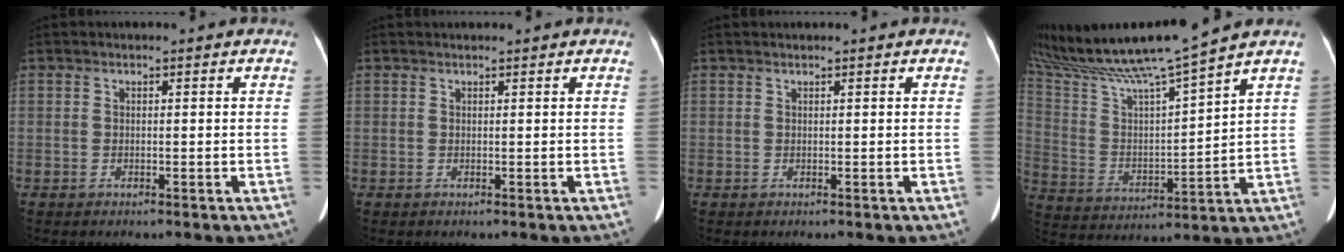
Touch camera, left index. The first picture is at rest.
{"total": 1.3, "force": [1.2, 0.1, 0.3], "torque": [-0.005, 0.020, 0.020]}
{"total": 0.6, "force": [0.6, 0.0, 0.2], "torque": [-0.008, 0.014, 0.014]}
{"total": 16.4, "force": [14.5, -2.0, 7.3], "torque": [-0.151, -0.014, 0.266]}